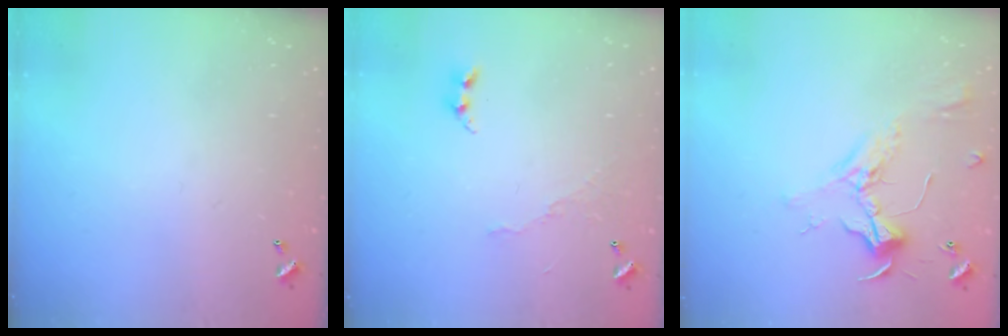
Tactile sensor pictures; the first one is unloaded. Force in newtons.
{"total": 5.6, "press": 5.6, "slide": 0.4}
{"total": 2.3, "press": 2.2, "slide": 0.9}